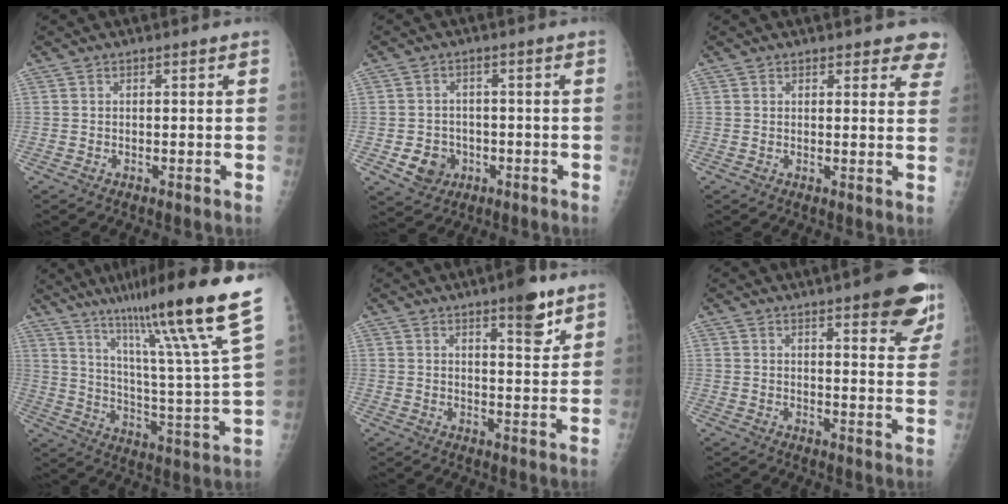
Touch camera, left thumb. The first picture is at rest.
{"total": 6.0, "force": [-1.9, 5.3, 2.3], "torque": [-0.013, 0.008, -0.026]}
{"total": 6.0, "force": [5.3, 2.7, 0.8], "torque": [0.042, -0.022, 0.037]}
{"total": 25.6, "force": [16.9, 0.8, 19.2], "torque": [-0.283, -0.071, 0.265]}
{"total": 7.1, "force": [4.6, 2.1, 5.0], "torque": [-0.054, -0.027, 0.062]}
{"total": 13.2, "force": [8.2, 3.6, 9.7], "torque": [-0.083, -0.039, 0.095]}